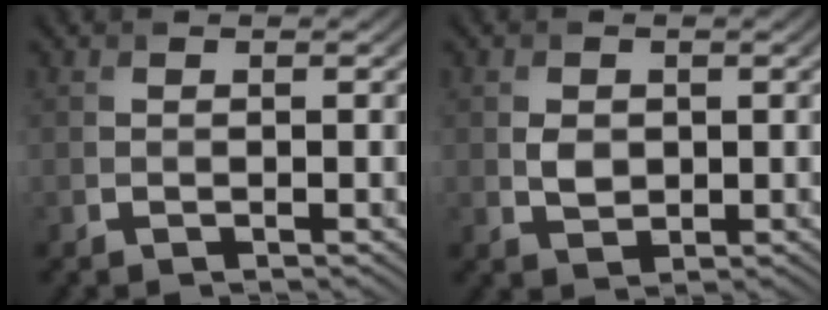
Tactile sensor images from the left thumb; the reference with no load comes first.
{"total": 1.9, "force": [-0.3, 1.5, 1.1], "torque": [-0.022, -0.007, -0.006]}